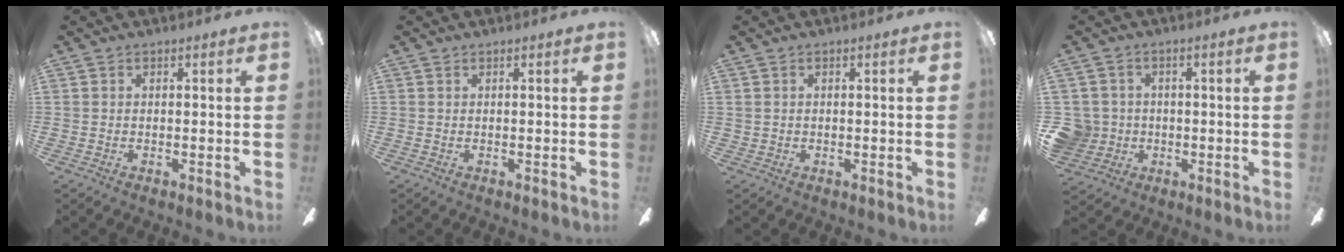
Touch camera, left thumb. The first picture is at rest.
{"total": 0.0}
{"total": 0.7, "force": [0.1, 0.6, 0.1], "torque": [-0.002, 0.006, 0.000]}
{"total": 6.9, "force": [-0.5, 6.7, 1.6], "torque": [-0.063, 0.012, -0.006]}